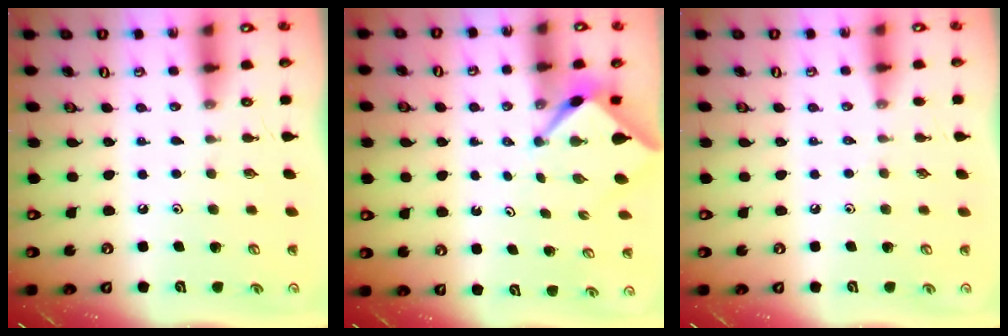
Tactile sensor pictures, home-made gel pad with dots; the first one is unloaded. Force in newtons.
{"total": 2.7, "press": 2.6, "slide": 0.2}
{"total": 1.2, "press": 1.1, "slide": 0.3}